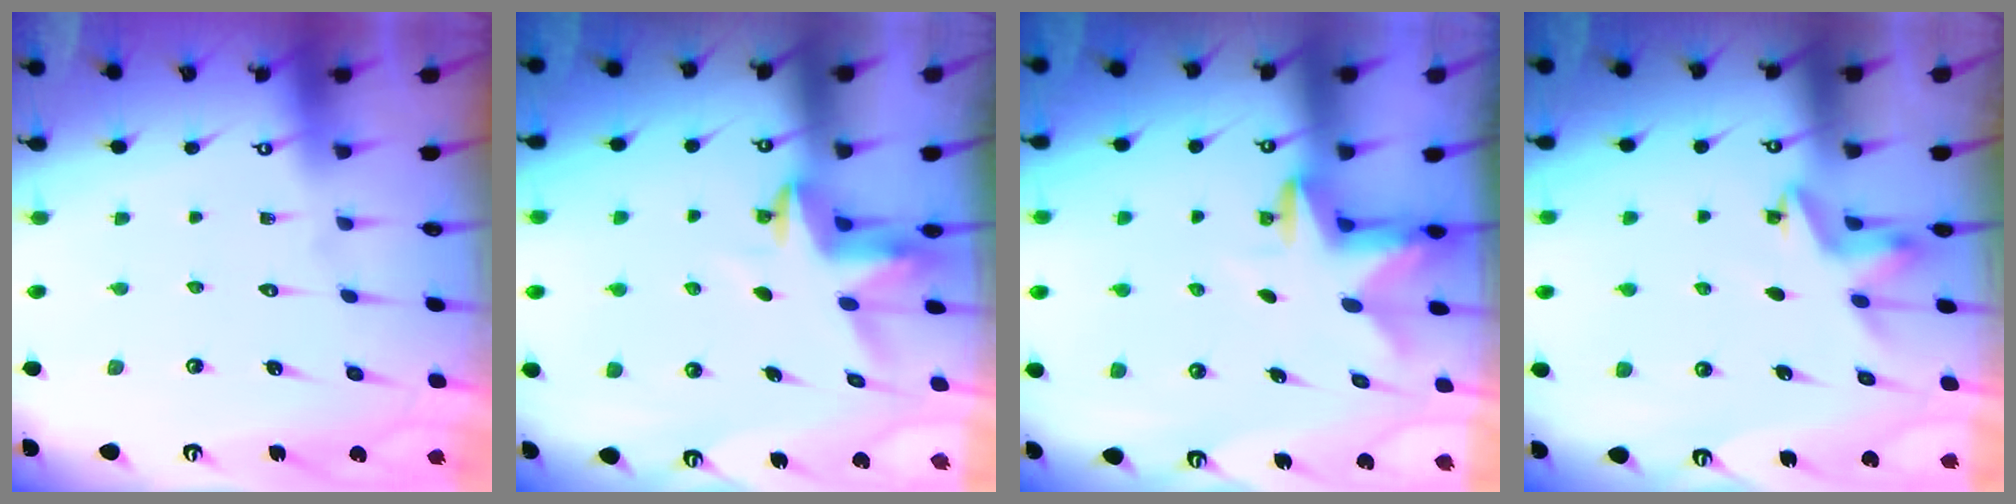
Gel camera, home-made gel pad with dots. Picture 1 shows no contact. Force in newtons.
{"total": 3.8, "press": 3.8, "slide": 0.3}
{"total": 2.8, "press": 2.7, "slide": 0.5}
{"total": 4.6, "press": 4.5, "slide": 0.4}